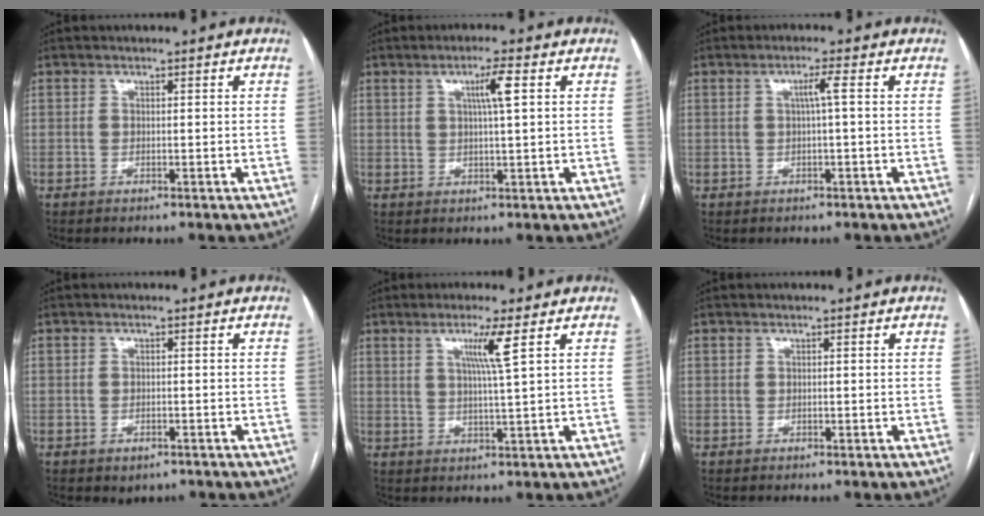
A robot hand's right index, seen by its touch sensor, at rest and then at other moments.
{"total": 4.3, "force": [1.5, 0.0, 4.0], "torque": [-0.070, 0.000, 0.025]}
{"total": 2.3, "force": [0.3, -0.4, 2.3], "torque": [-0.042, 0.001, 0.005]}
{"total": 1.8, "force": [-0.9, 1.3, 0.9], "torque": [-0.011, 0.000, -0.002]}
{"total": 5.1, "force": [2.3, -0.9, 4.5], "torque": [-0.085, -0.008, 0.042]}
{"total": 0.0}